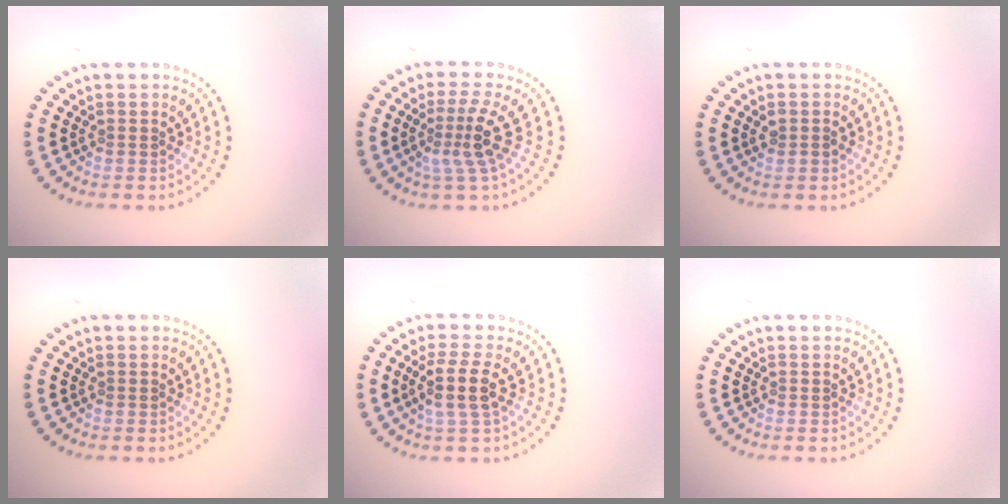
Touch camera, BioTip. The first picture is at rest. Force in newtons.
{"total": 3.5, "press": 2.4, "slide": 2.5}
{"total": 0.8, "press": 0.7, "slide": 0.2}
{"total": 0.0}
{"total": 3.1, "press": 2.7, "slide": 1.5}
{"total": 0.0}